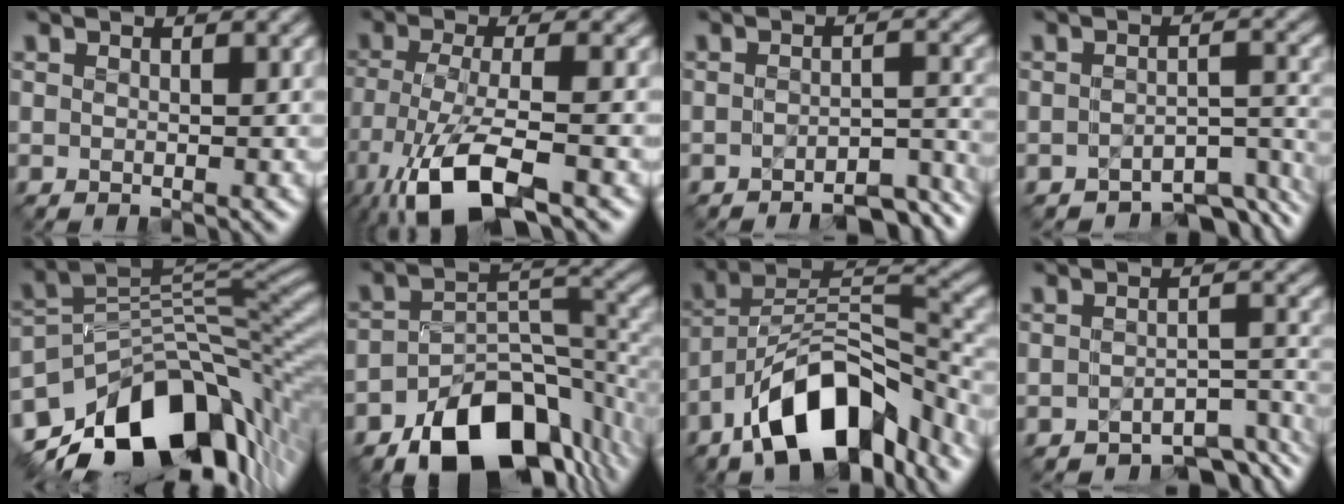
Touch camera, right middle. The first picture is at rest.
{"total": 8.7, "force": [-5.3, 2.3, 6.5], "torque": [-0.137, -0.015, -0.099]}
{"total": 4.8, "force": [-4.1, 1.1, 2.2], "torque": [-0.025, -0.001, -0.051]}
{"total": 5.1, "force": [-4.6, 1.5, 1.6], "torque": [-0.012, -0.010, -0.057]}
{"total": 14.4, "force": [-6.9, 8.4, 9.5], "torque": [-0.170, 0.004, -0.115]}
{"total": 11.9, "force": [-7.2, 6.5, 6.9], "torque": [-0.103, -0.015, -0.119]}
{"total": 11.6, "force": [-7.6, 4.7, 7.4], "torque": [-0.112, 0.009, -0.147]}
{"total": 4.9, "force": [-4.4, 1.5, 1.6], "torque": [-0.012, -0.010, -0.055]}